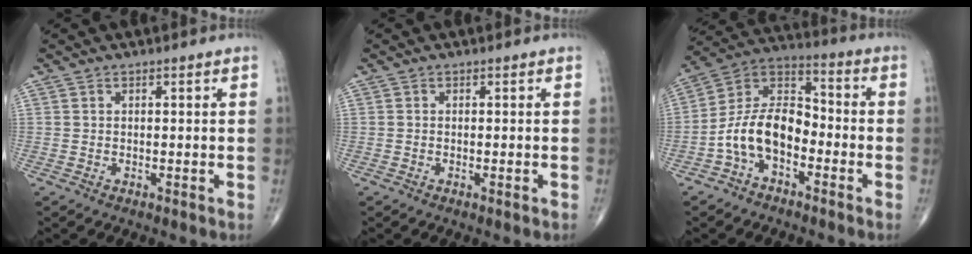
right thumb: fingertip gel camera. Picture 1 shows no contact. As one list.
[{"total": 0.8, "force": [-0.3, 0.0, 0.7], "torque": [-0.014, -0.001, -0.004]}, {"total": 12.2, "force": [-4.3, 7.3, 8.8], "torque": [-0.149, 0.059, -0.093]}]